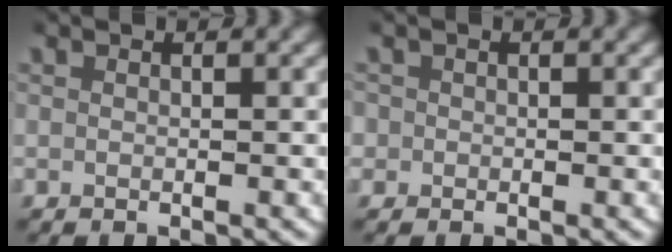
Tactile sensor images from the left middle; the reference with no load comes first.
{"total": 1.3, "force": [0.1, 1.2, 0.2], "torque": [-0.004, 0.000, -0.003]}